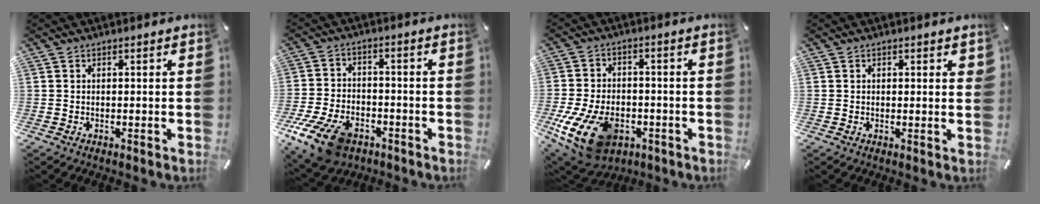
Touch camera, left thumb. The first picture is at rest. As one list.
[{"total": 12.9, "force": [-7.4, 7.6, 7.3], "torque": [-0.150, 0.040, -0.130]}, {"total": 16.8, "force": [-6.4, 10.9, 11.0], "torque": [-0.216, 0.032, -0.101]}, {"total": 1.1, "force": [0.5, 0.6, 0.8], "torque": [-0.006, 0.001, 0.006]}]